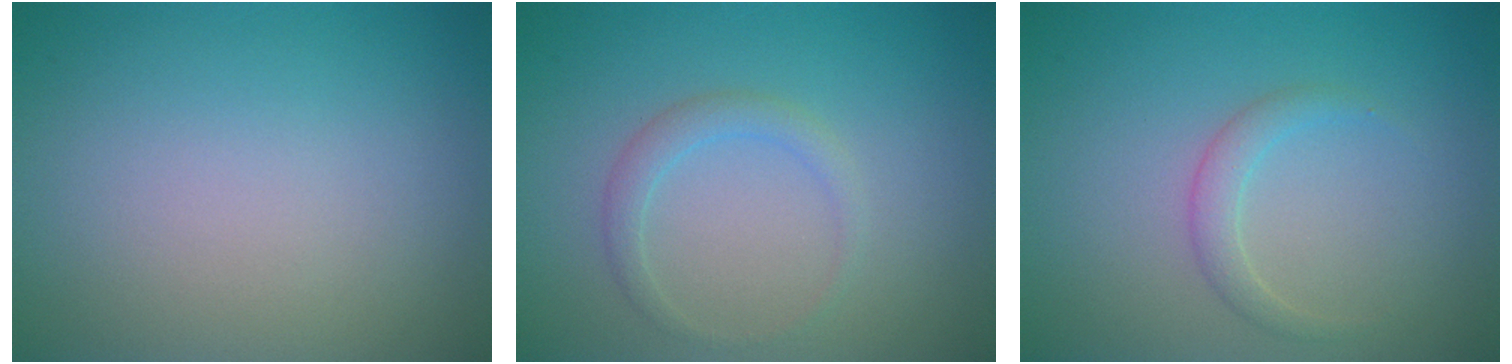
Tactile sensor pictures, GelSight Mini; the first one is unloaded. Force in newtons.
{"total": 1.6, "press": 1.6, "slide": 0.1}
{"total": 1.6, "press": 1.6, "slide": 0.2}